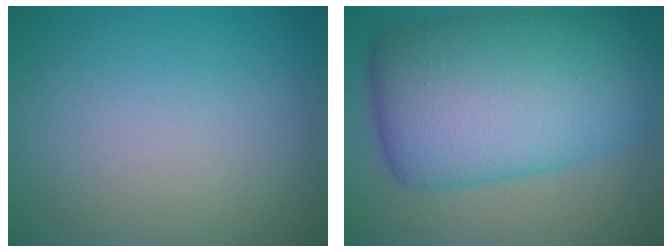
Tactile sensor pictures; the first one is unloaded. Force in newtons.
{"total": 13.6, "press": 13.6, "slide": 0.2}